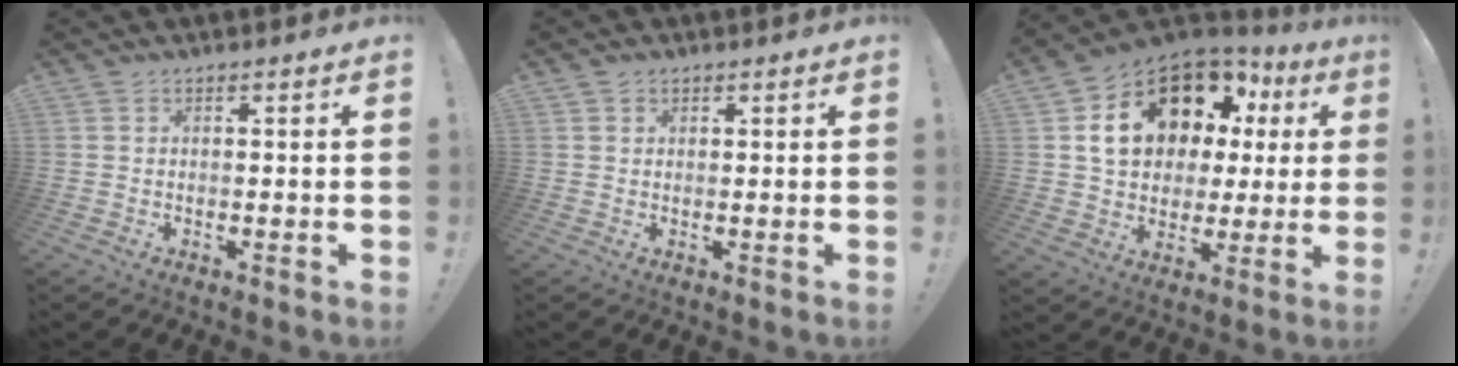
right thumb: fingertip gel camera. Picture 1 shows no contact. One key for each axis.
{"total": 1.2, "fx": 0.7, "fy": 0.9, "fz": 0.2, "tx": 0.003, "ty": -0.003, "tz": 0.013}
{"total": 17.8, "fx": 7.3, "fy": 12.5, "fz": 10.4, "tx": -0.156, "ty": -0.036, "tz": 0.151}